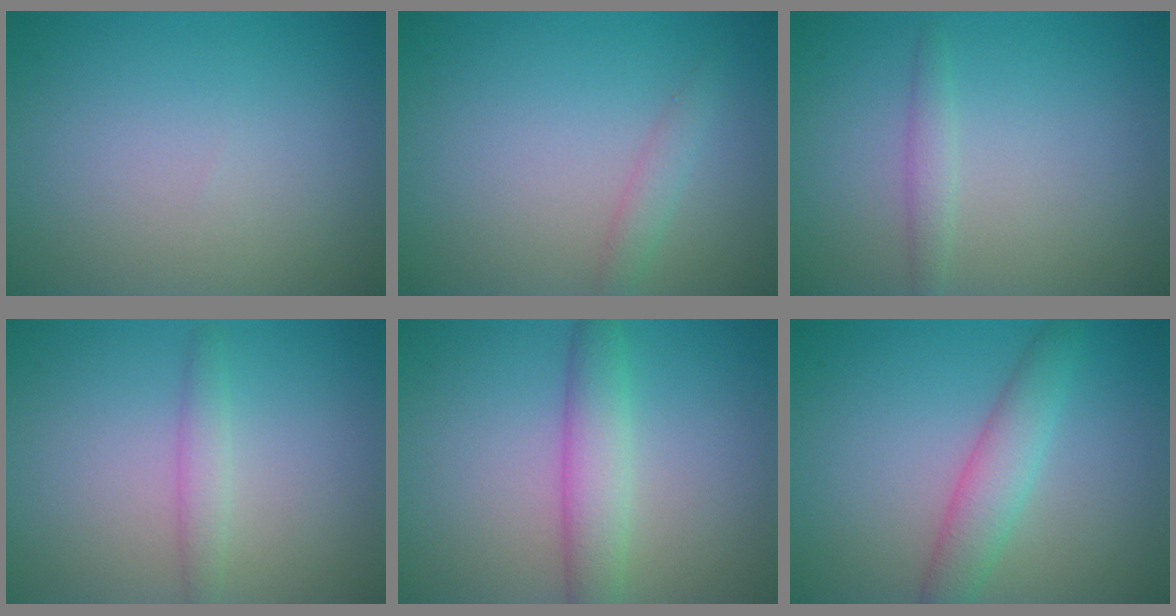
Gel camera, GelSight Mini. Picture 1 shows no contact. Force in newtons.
{"total": 1.4, "press": 1.4, "slide": 0.1}
{"total": 1.3, "press": 1.3, "slide": 0.1}
{"total": 1.6, "press": 1.6, "slide": 0.0}
{"total": 3.6, "press": 3.6, "slide": 0.1}
{"total": 3.3, "press": 3.3, "slide": 0.1}